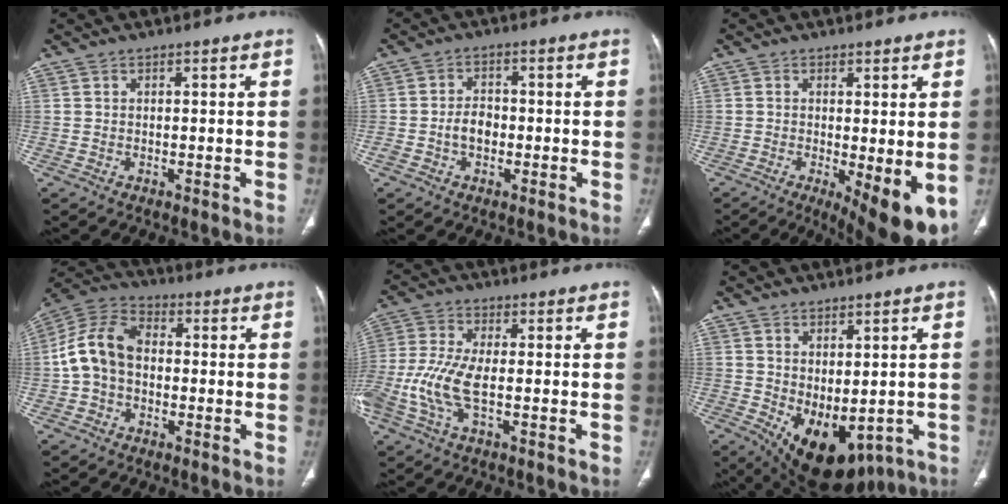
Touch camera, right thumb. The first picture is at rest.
{"total": 4.0, "force": [-1.0, 2.9, 2.6], "torque": [-0.041, 0.015, -0.022]}
{"total": 9.7, "force": [-2.1, 2.8, 9.1], "torque": [-0.130, -0.026, -0.025]}
{"total": 10.8, "force": [-0.7, 7.8, 7.5], "torque": [-0.137, 0.035, -0.027]}
{"total": 10.3, "force": [-2.4, 3.8, 9.2], "torque": [-0.233, 0.010, -0.051]}
{"total": 12.8, "force": [-3.3, 7.4, 9.9], "torque": [-0.130, -0.004, -0.019]}